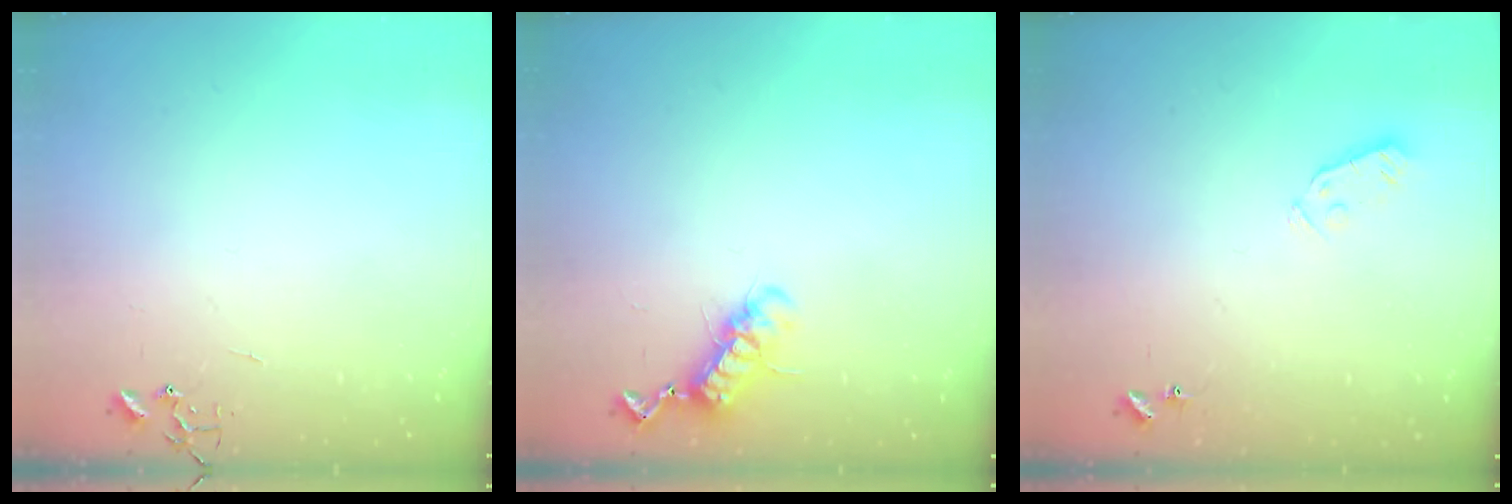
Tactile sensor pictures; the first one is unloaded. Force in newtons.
{"total": 11.3, "press": 11.2, "slide": 1.2}
{"total": 3.8, "press": 3.7, "slide": 0.8}